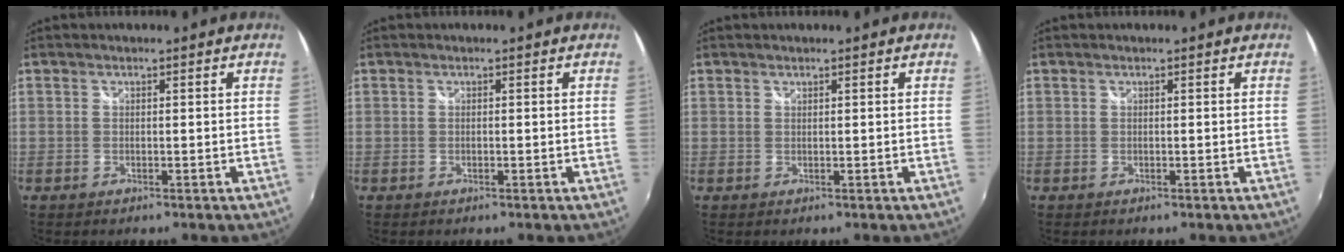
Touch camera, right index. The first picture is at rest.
{"total": 0.0}
{"total": 0.0}
{"total": 0.0}